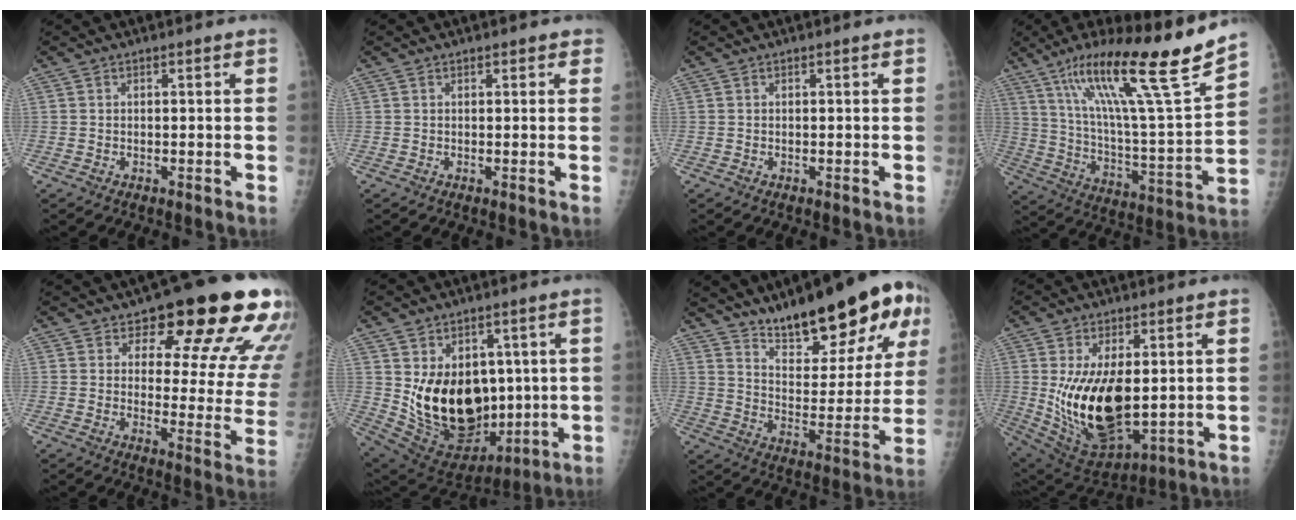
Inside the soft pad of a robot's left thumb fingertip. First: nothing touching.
{"total": 1.3, "force": [0.9, 0.7, 0.6], "torque": [0.007, -0.002, 0.005]}
{"total": 0.0}
{"total": 25.2, "force": [17.0, 1.7, 18.5], "torque": [-0.280, -0.061, 0.291]}
{"total": 19.7, "force": [13.1, 7.7, 12.6], "torque": [-0.111, -0.074, 0.154]}
{"total": 20.6, "force": [1.0, 14.3, 14.8], "torque": [-0.200, -0.023, 0.058]}
{"total": 23.4, "force": [15.2, 7.4, 16.2], "torque": [-0.194, -0.077, 0.236]}
{"total": 17.5, "force": [0.6, 9.1, 14.9], "torque": [-0.258, -0.023, 0.037]}